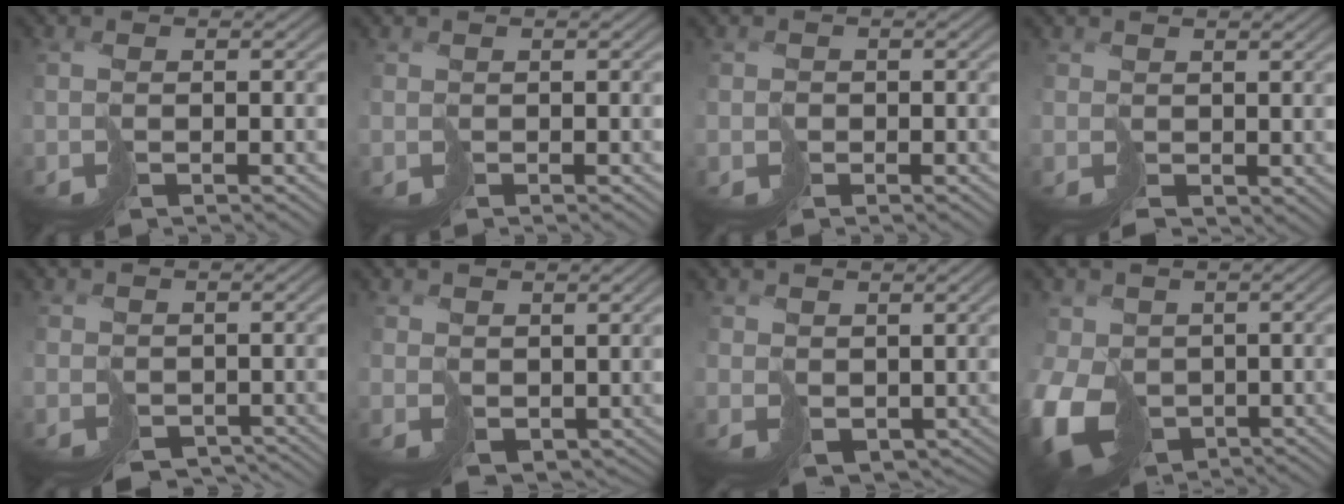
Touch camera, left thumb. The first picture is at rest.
{"total": 0.9, "force": [-0.4, 0.2, -0.8], "torque": [0.018, -0.001, -0.002]}
{"total": 1.2, "force": [-0.3, 0.8, -0.8], "torque": [0.022, 0.001, -0.004]}
{"total": 1.1, "force": [0.2, 1.1, 0.2], "torque": [-0.005, 0.000, 0.006]}
{"total": 2.9, "force": [-1.9, 2.0, 0.7], "torque": [0.000, -0.017, -0.022]}
{"total": 2.5, "force": [1.7, 1.8, 0.6], "torque": [-0.023, -0.008, 0.041]}
{"total": 3.0, "force": [1.6, 2.3, 1.1], "torque": [-0.036, -0.011, 0.040]}
{"total": 10.0, "force": [-1.8, 7.9, 5.9], "torque": [-0.160, -0.037, -0.020]}